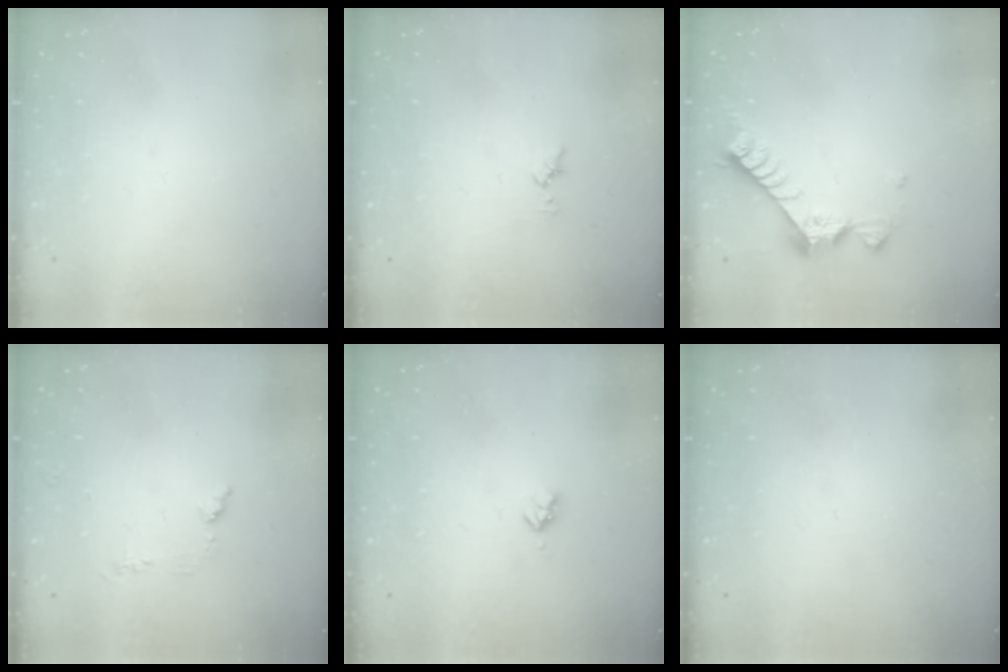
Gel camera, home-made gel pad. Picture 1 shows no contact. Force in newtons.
{"total": 5.6, "press": 5.6, "slide": 0.5}
{"total": 8.3, "press": 8.3, "slide": 0.5}
{"total": 5.3, "press": 5.2, "slide": 0.6}
{"total": 2.9, "press": 2.9, "slide": 0.5}
{"total": 0.0}